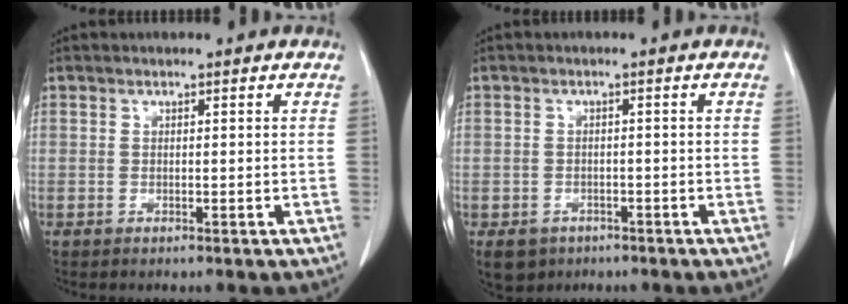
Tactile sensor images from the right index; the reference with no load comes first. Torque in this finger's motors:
{"motor_torque": [-0.18, -0.05, -0.83, -0.14]}